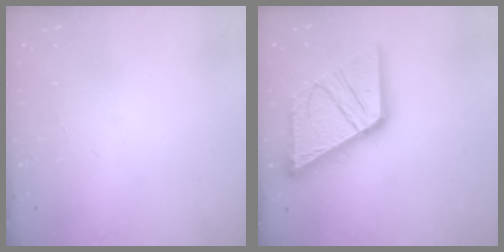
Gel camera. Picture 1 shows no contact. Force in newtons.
{"total": 26.1, "press": 25.9, "slide": 3.2}